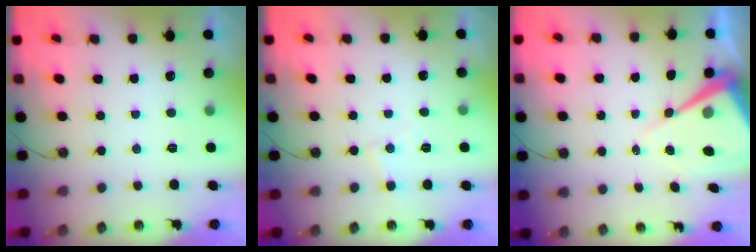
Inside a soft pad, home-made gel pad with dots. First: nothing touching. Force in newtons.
{"total": 5.0, "press": 5.0, "slide": 0.7}
{"total": 10.9, "press": 10.9, "slide": 0.8}